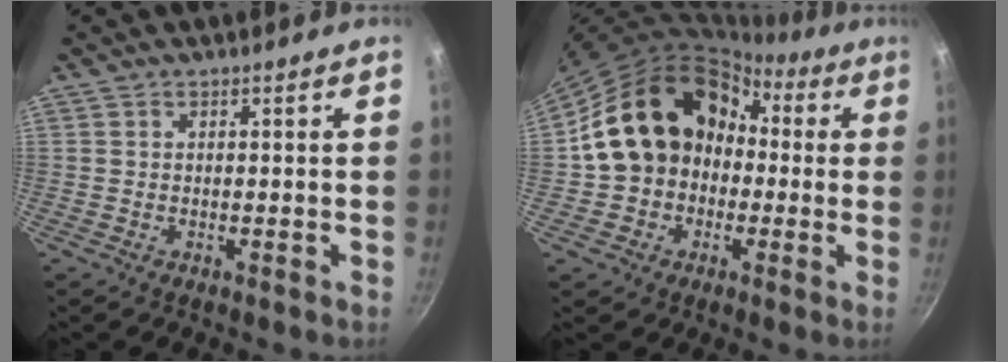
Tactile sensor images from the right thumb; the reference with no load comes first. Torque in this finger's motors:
{"motor_torque": [0.94, 4.07, 1.49, -0.81, 0.25]}